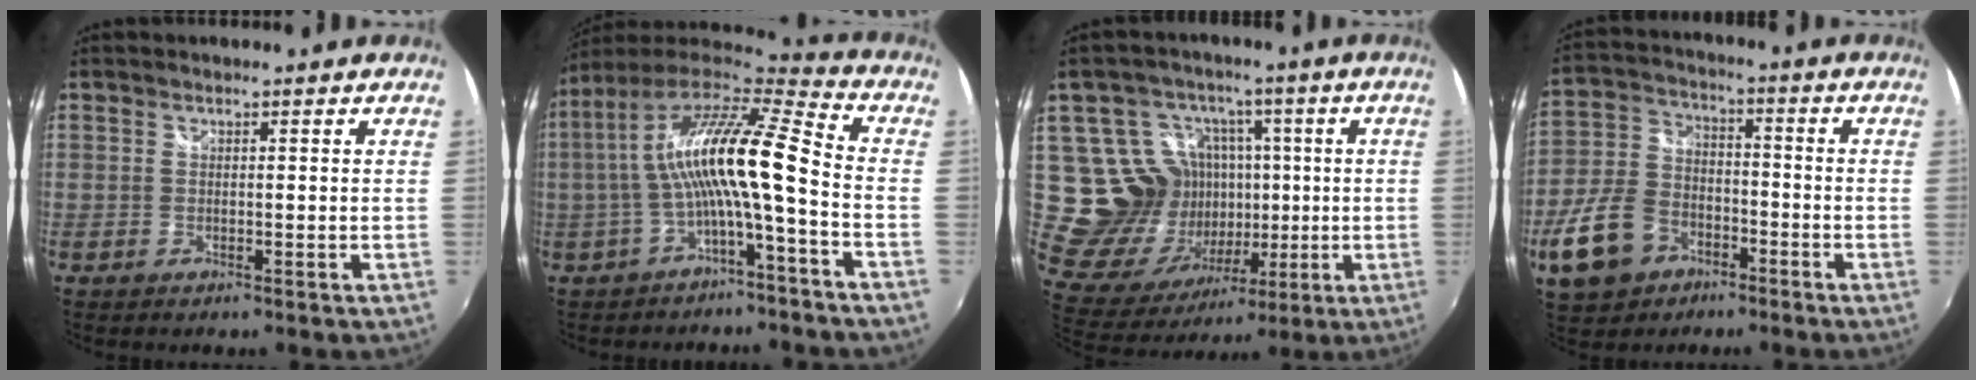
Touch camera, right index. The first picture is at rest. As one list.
[{"total": 14.6, "force": [-1.0, 1.4, 14.5], "torque": [-0.271, 0.016, -0.021]}, {"total": 16.9, "force": [2.6, 15.7, 5.7], "torque": [-0.141, 0.014, 0.067]}, {"total": 13.9, "force": [-7.1, 9.5, 7.2], "torque": [-0.189, 0.011, -0.122]}]